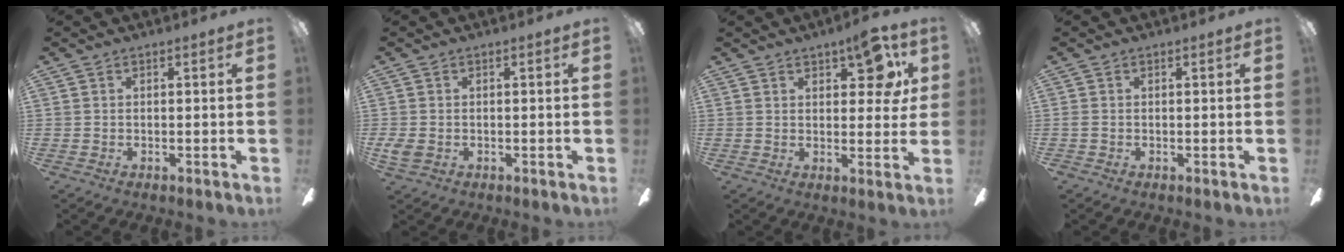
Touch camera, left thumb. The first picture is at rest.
{"total": 2.3, "force": [-0.9, 1.5, 1.5], "torque": [-0.038, 0.000, -0.018]}
{"total": 8.7, "force": [4.6, 4.2, 6.1], "torque": [-0.059, -0.020, 0.074]}
{"total": 0.8, "force": [-0.4, 0.3, 0.6], "torque": [-0.011, 0.001, -0.007]}